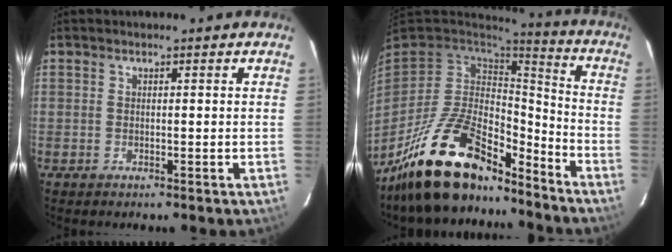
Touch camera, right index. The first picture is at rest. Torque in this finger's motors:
{"motor_torque": [1.03, -1.11, 1.05, 0.21]}